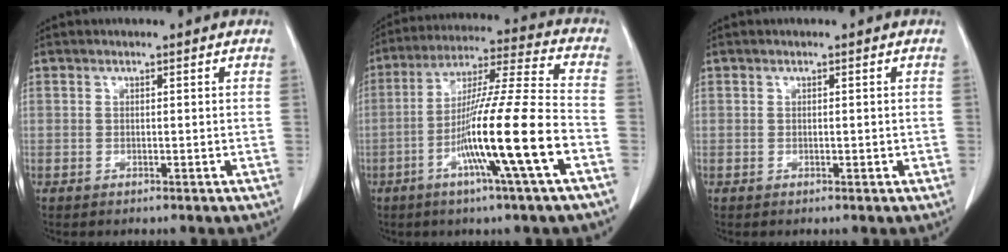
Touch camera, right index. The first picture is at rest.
{"total": 16.4, "force": [-5.9, -1.3, 15.2], "torque": [-0.274, -0.007, -0.109]}
{"total": 0.5, "force": [-0.1, 0.3, 0.4], "torque": [-0.005, 0.001, 0.000]}